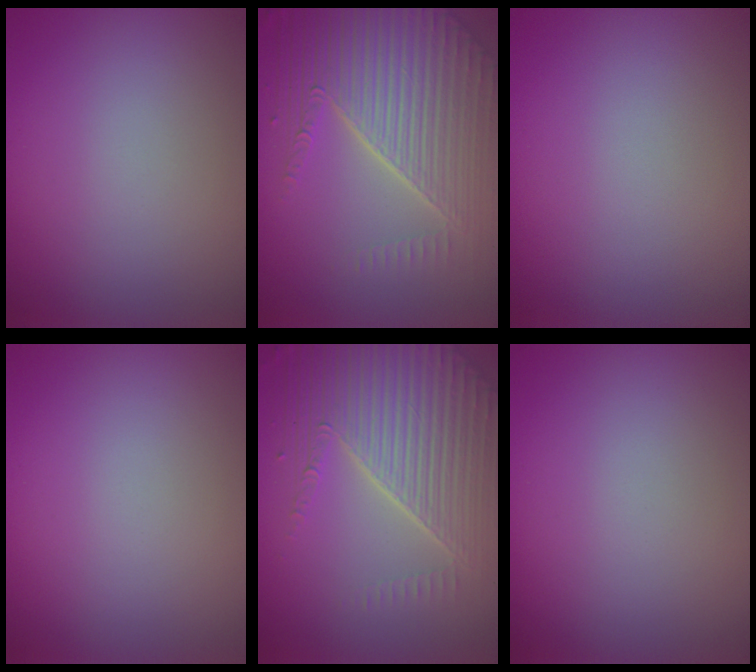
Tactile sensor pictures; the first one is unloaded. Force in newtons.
{"total": 8.9, "press": 5.9, "slide": 6.7}
{"total": 0.0}
{"total": 0.0}
{"total": 7.8, "press": 5.4, "slide": 5.6}
{"total": 0.0}